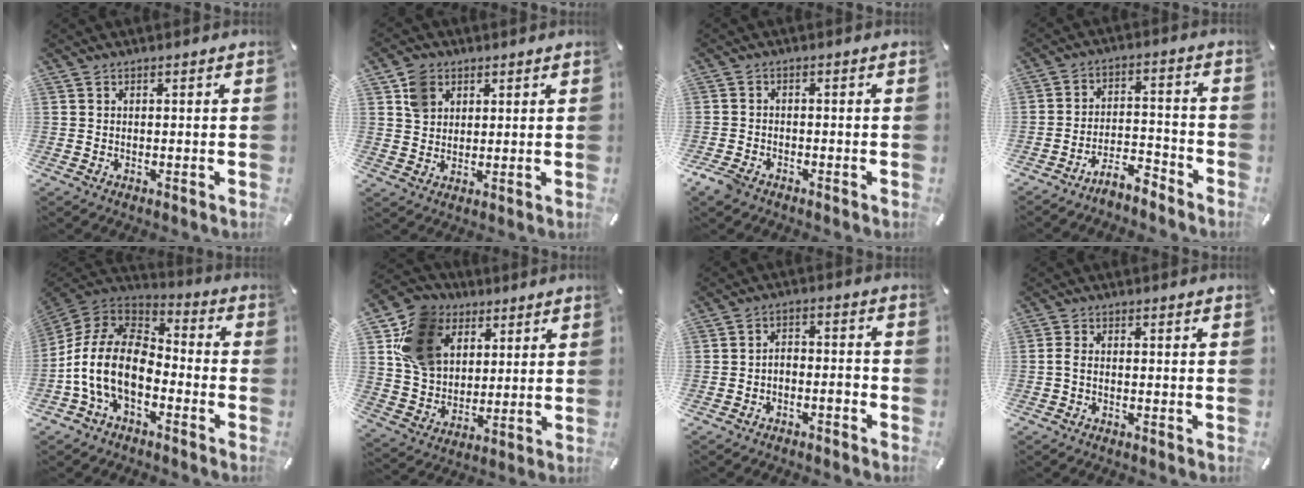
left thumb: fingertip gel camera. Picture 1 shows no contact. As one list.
[{"total": 5.9, "force": [2.7, 4.9, 1.9], "torque": [-0.036, 0.006, 0.050]}, {"total": 3.4, "force": [-2.5, 1.9, 1.3], "torque": [-0.040, 0.007, -0.052]}, {"total": 7.8, "force": [-7.3, 2.1, 1.9], "torque": [-0.021, 0.041, -0.135]}, {"total": 16.7, "force": [-5.9, 10.3, 11.7], "torque": [-0.244, 0.028, -0.104]}, {"total": 14.5, "force": [5.8, 11.5, 6.5], "torque": [-0.146, -0.011, 0.115]}, {"total": 4.1, "force": [-3.2, 1.9, 1.8], "torque": [-0.029, 0.019, -0.060]}, {"total": 1.6, "force": [-0.8, 0.4, 1.3], "torque": [-0.032, -0.001, -0.018]}]